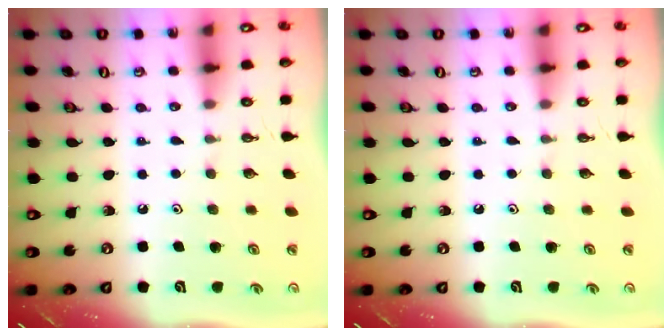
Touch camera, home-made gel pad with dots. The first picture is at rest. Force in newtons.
{"total": 0.0}